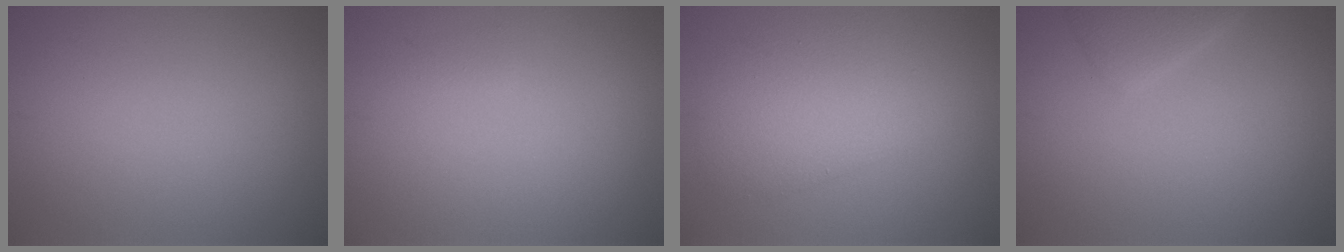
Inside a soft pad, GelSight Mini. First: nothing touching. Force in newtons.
{"total": 0.6, "press": 0.5, "slide": 0.1}
{"total": 4.1, "press": 4.1, "slide": 0.2}
{"total": 2.0, "press": 2.0, "slide": 0.1}